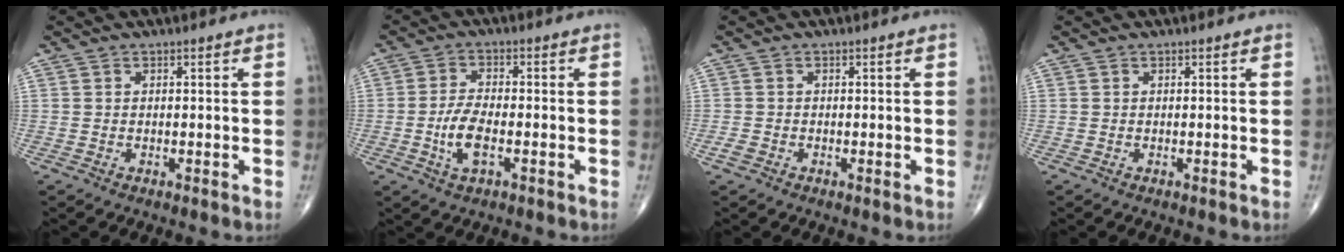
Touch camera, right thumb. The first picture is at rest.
{"total": 6.1, "force": [-1.8, 2.5, 5.3], "torque": [-0.107, 0.007, -0.034]}
{"total": 1.3, "force": [-0.6, 0.8, 0.9], "torque": [-0.017, -0.002, -0.015]}
{"total": 0.0}